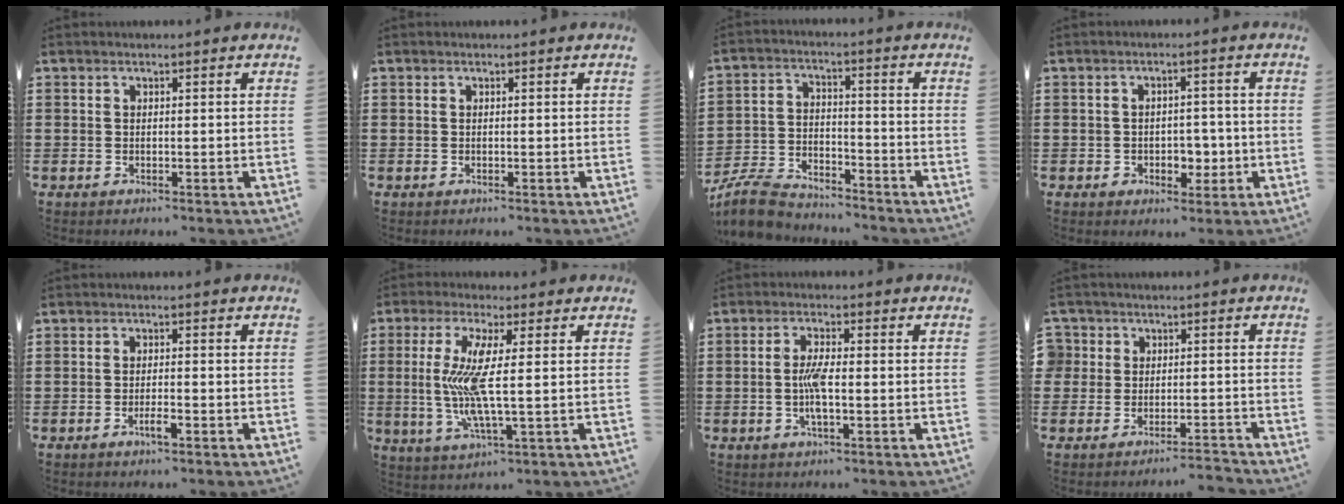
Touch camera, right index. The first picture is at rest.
{"total": 0.0}
{"total": 7.4, "force": [-7.0, 1.6, 1.6], "torque": [-0.045, 0.013, -0.139]}
{"total": 3.6, "force": [-1.0, 2.9, 1.9], "torque": [-0.035, 0.004, -0.024]}
{"total": 2.4, "force": [-1.4, 0.3, 1.9], "torque": [-0.032, -0.002, -0.025]}
{"total": 9.3, "force": [0.5, 0.9, 9.2], "torque": [-0.198, -0.021, 0.001]}
{"total": 4.4, "force": [-0.9, 0.8, 4.2], "torque": [-0.097, -0.009, -0.025]}
{"total": 2.7, "force": [-2.2, 1.5, 0.0], "torque": [-0.009, 0.007, -0.052]}